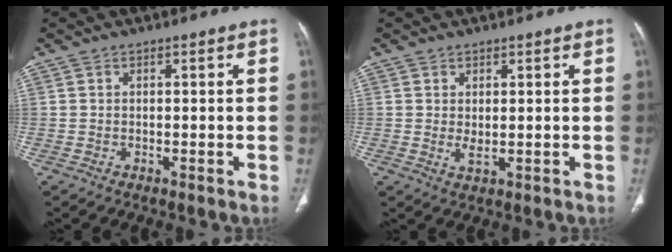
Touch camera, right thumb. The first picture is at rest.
{"total": 1.9, "force": [0.3, 0.9, 1.7], "torque": [-0.031, -0.009, 0.009]}